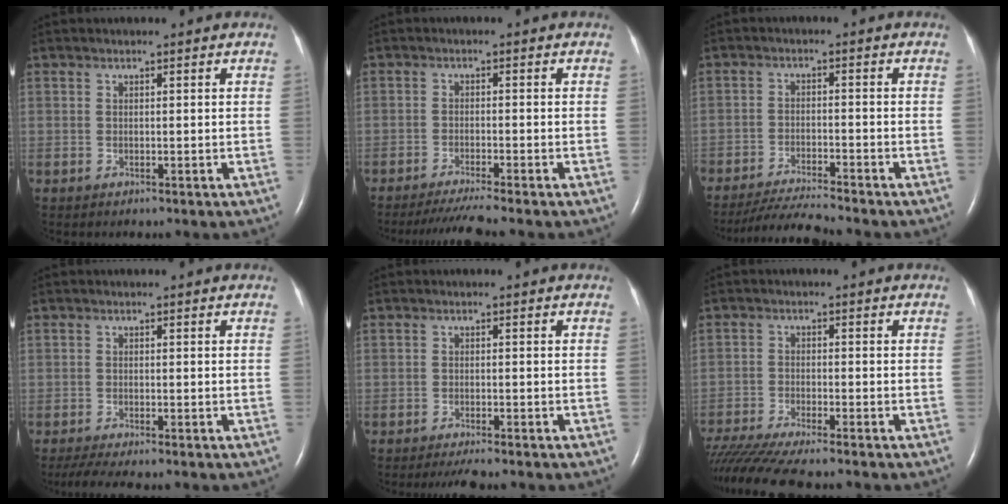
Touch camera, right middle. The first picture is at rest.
{"total": 5.5, "force": [-4.8, -1.4, 2.4], "torque": [-0.041, -0.023, -0.082]}
{"total": 6.6, "force": [-6.3, -0.9, 1.8], "torque": [-0.031, -0.019, -0.115]}
{"total": 4.3, "force": [-3.5, 0.0, 2.5], "torque": [-0.048, -0.012, -0.059]}
{"total": 3.4, "force": [-3.0, 0.1, 1.8], "torque": [-0.031, -0.008, -0.045]}
{"total": 13.0, "force": [-11.4, 0.0, 6.3], "torque": [-0.113, -0.028, -0.191]}